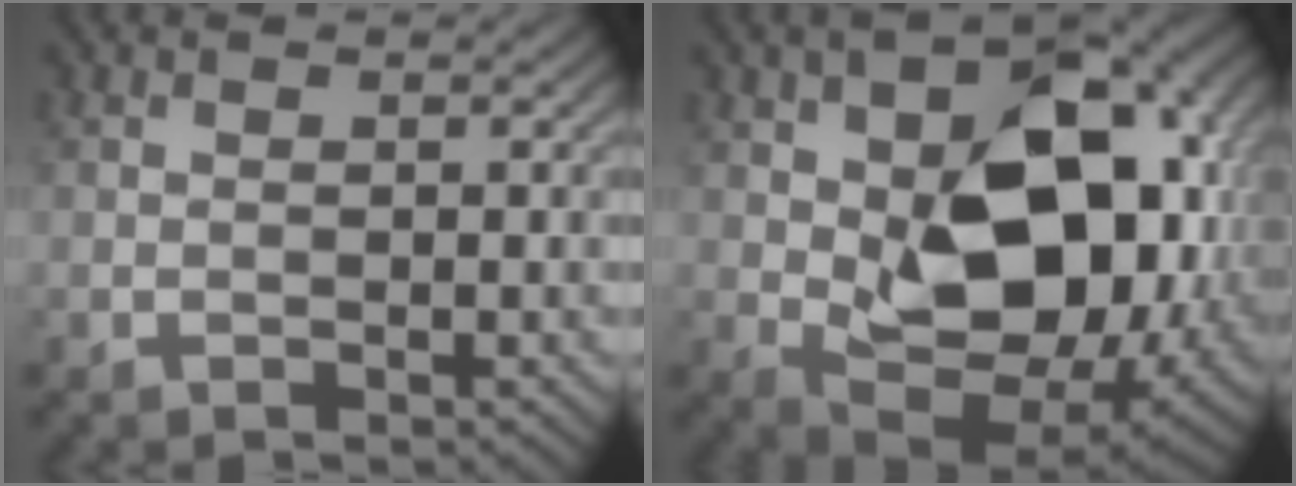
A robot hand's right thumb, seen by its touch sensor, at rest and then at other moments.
{"total": 17.3, "force": [0.9, 10.9, 13.4], "torque": [-0.200, -0.022, 0.026]}